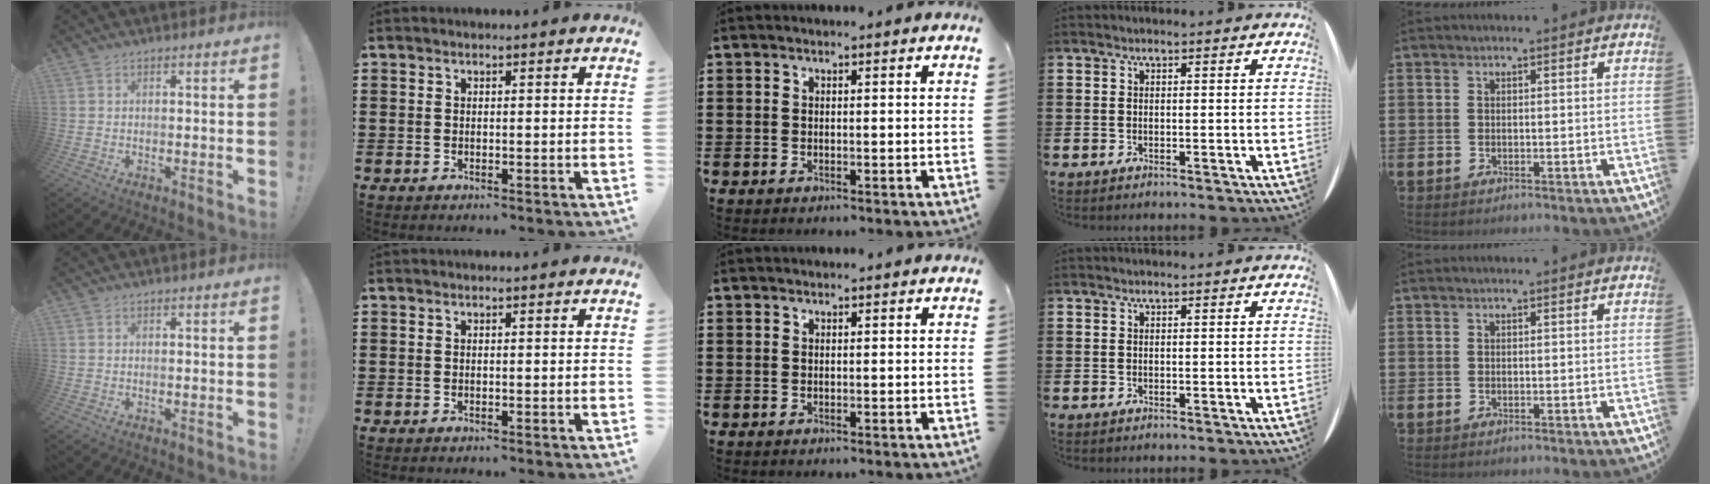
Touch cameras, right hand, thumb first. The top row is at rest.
{}